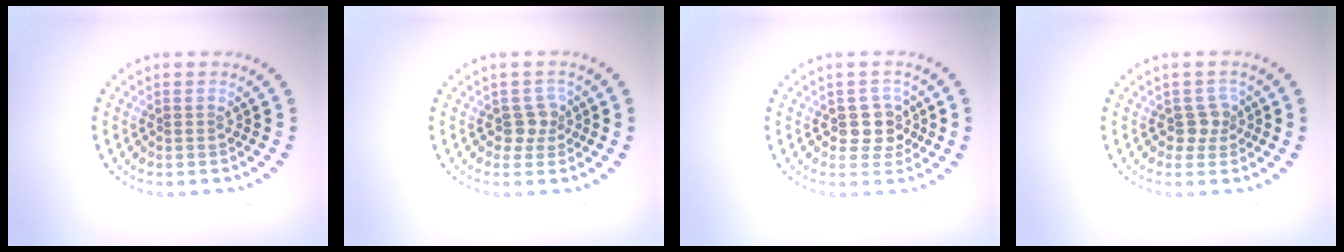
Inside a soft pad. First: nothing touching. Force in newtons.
{"total": 1.7, "press": 1.4, "slide": 1.0}
{"total": 2.4, "press": 2.0, "slide": 1.2}
{"total": 1.7, "press": 1.4, "slide": 1.0}